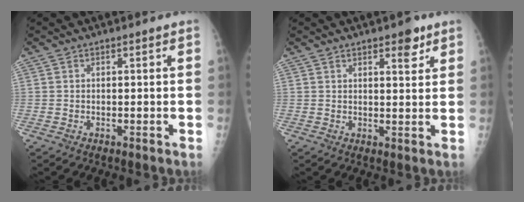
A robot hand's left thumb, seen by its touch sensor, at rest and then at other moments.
{"total": 4.1, "force": [2.6, 1.6, 2.7], "torque": [-0.022, -0.014, 0.033]}